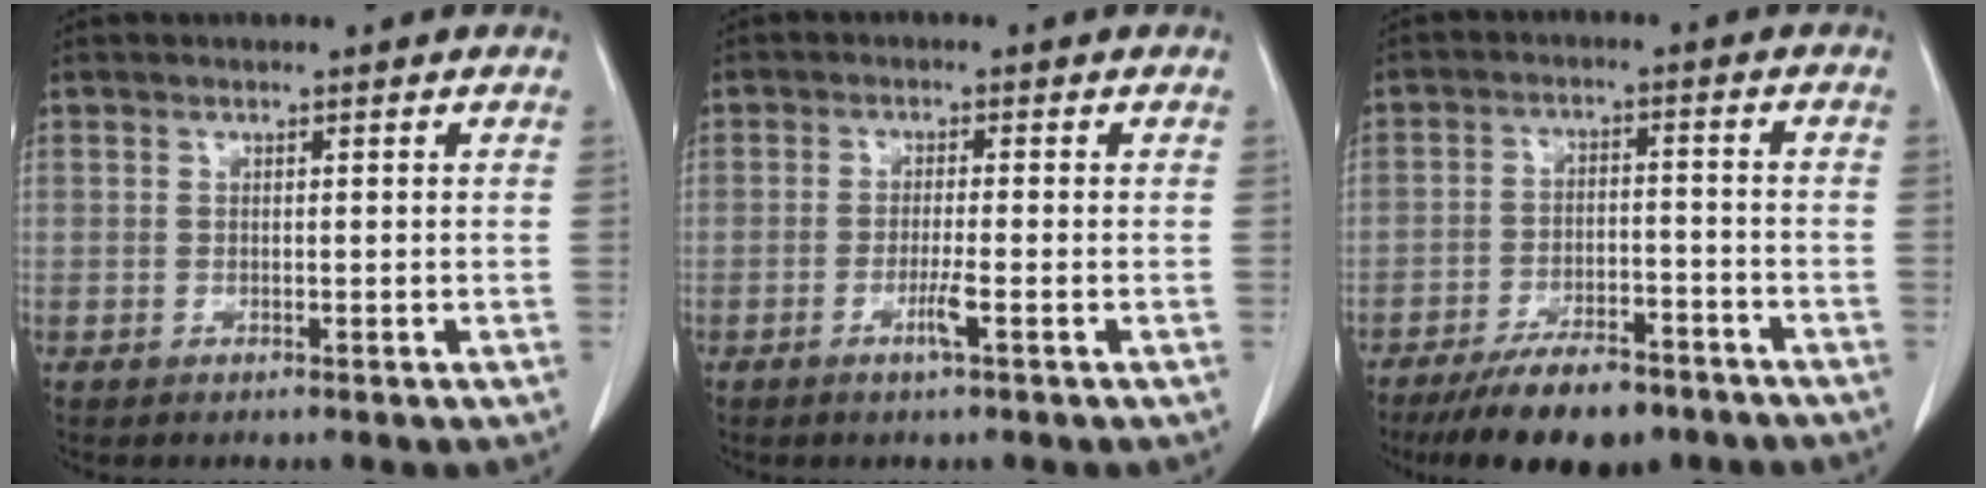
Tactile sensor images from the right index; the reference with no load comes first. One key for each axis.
{"total": 2.8, "fx": -1.3, "fy": -0.3, "fz": 2.5, "tx": -0.050, "ty": -0.005, "tz": -0.026}
{"total": 11.3, "fx": -8.8, "fy": 3.8, "fz": 6.0, "tx": -0.092, "ty": -0.006, "tz": -0.143}